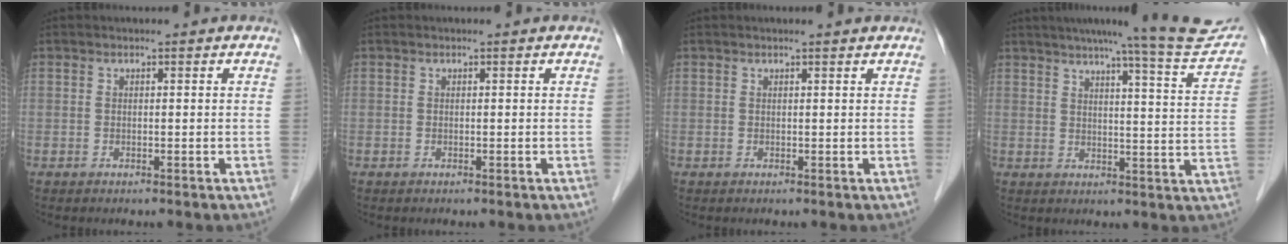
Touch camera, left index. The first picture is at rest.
{"total": 0.0}
{"total": 1.6, "force": [1.5, -0.3, 0.5], "torque": [-0.015, 0.002, 0.018]}
{"total": 16.3, "force": [14.9, -0.3, 6.5], "torque": [-0.087, -0.049, 0.173]}